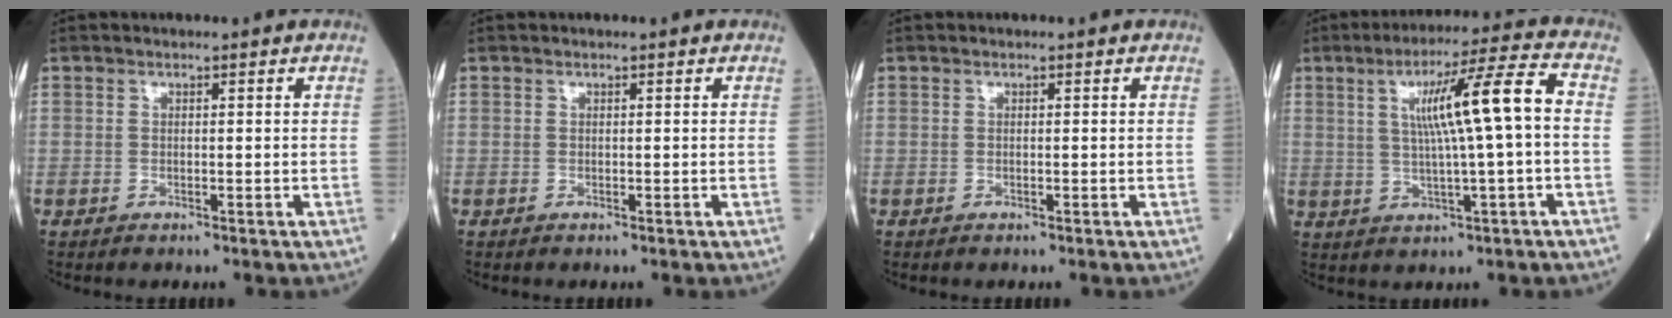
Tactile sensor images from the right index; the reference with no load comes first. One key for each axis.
{"total": 0.0}
{"total": 0.0}
{"total": 11.0, "fx": 1.2, "fy": -0.3, "fz": 11.0, "tx": -0.177, "ty": 0.015, "tz": 0.022}